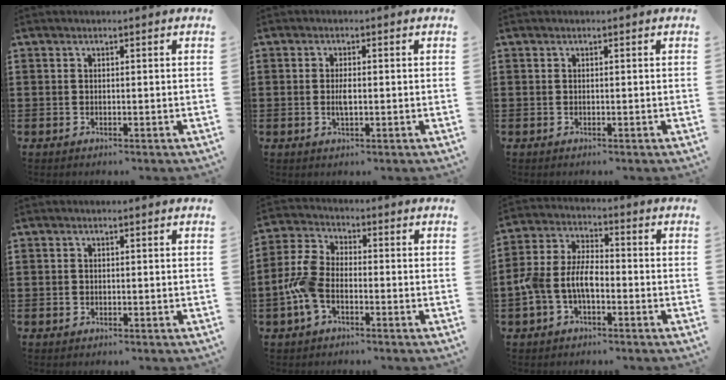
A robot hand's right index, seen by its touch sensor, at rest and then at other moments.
{"total": 2.3, "force": [-0.2, 0.8, 2.2], "torque": [-0.048, -0.004, -0.006]}
{"total": 0.0}
{"total": 0.0}
{"total": 6.7, "force": [-2.3, 3.7, 5.1], "torque": [-0.137, -0.003, -0.052]}
{"total": 6.9, "force": [-2.2, 3.9, 5.3], "torque": [-0.135, -0.001, -0.049]}